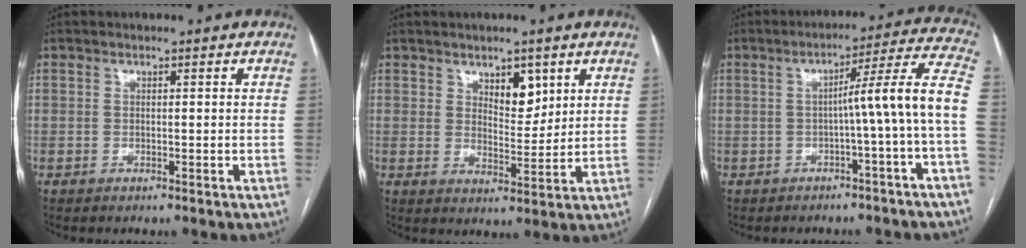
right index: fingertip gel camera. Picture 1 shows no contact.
{"total": 5.4, "force": [2.9, 2.5, 3.7], "torque": [-0.056, -0.003, 0.049]}
{"total": 9.9, "force": [-1.9, -1.8, 9.5], "torque": [-0.121, 0.026, -0.030]}